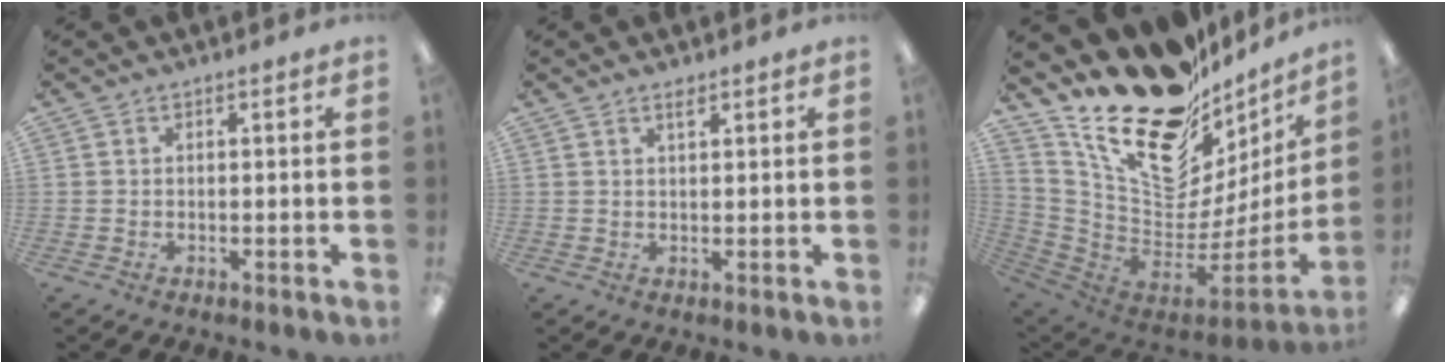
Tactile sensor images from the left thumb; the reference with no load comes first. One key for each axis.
{"total": 1.5, "fx": 1.3, "fy": 0.3, "fz": 0.7, "tx": -0.017, "ty": 0.000, "tz": 0.024}
{"total": 25.7, "fx": 18.5, "fy": 11.4, "fz": 13.6, "tx": -0.216, "ty": -0.141, "tz": 0.343}